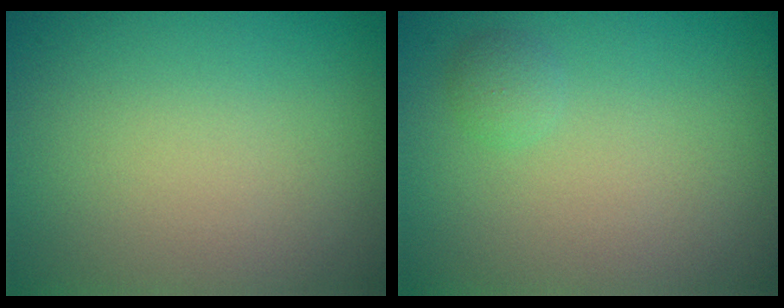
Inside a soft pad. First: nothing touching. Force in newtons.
{"total": 0.9, "press": 0.9, "slide": 0.0}